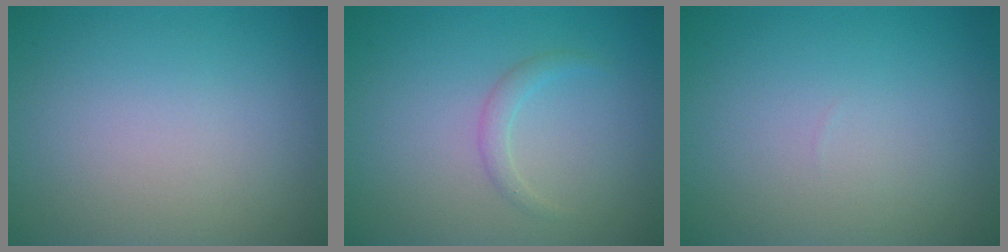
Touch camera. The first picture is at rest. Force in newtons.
{"total": 1.2, "press": 1.2, "slide": 0.1}
{"total": 0.0}